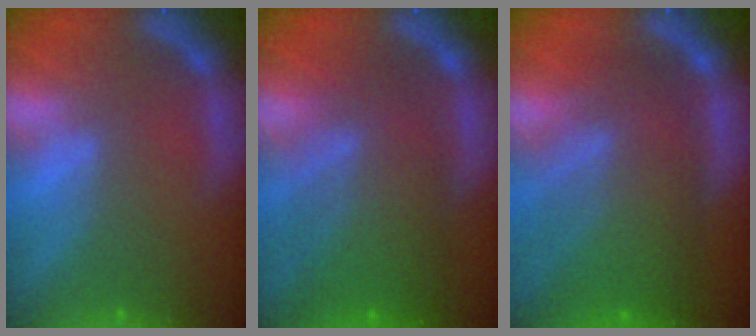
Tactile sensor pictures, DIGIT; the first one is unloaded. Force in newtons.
{"total": 8.5}
{"total": 9.5}